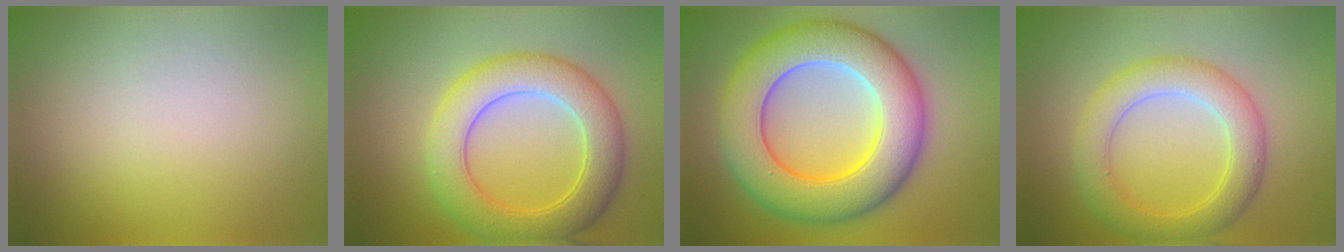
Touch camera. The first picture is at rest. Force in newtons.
{"total": 6.6, "press": 6.6, "slide": 0.2}
{"total": 11.0, "press": 11.0, "slide": 0.2}
{"total": 4.7, "press": 4.7, "slide": 0.2}